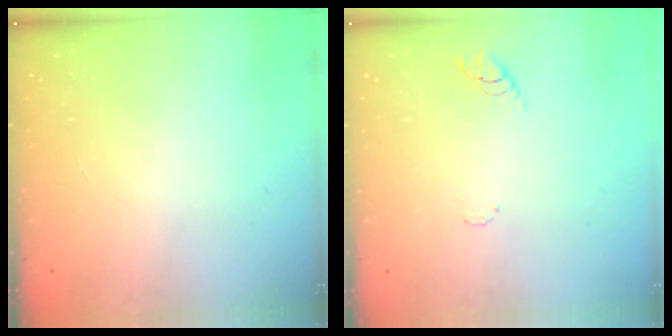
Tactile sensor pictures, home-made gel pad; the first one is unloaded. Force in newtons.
{"total": 4.1, "press": 4.0, "slide": 0.4}